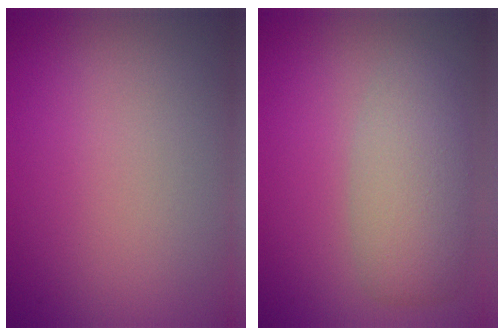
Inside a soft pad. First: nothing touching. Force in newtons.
{"total": 4.6, "press": 4.6, "slide": 0.1}